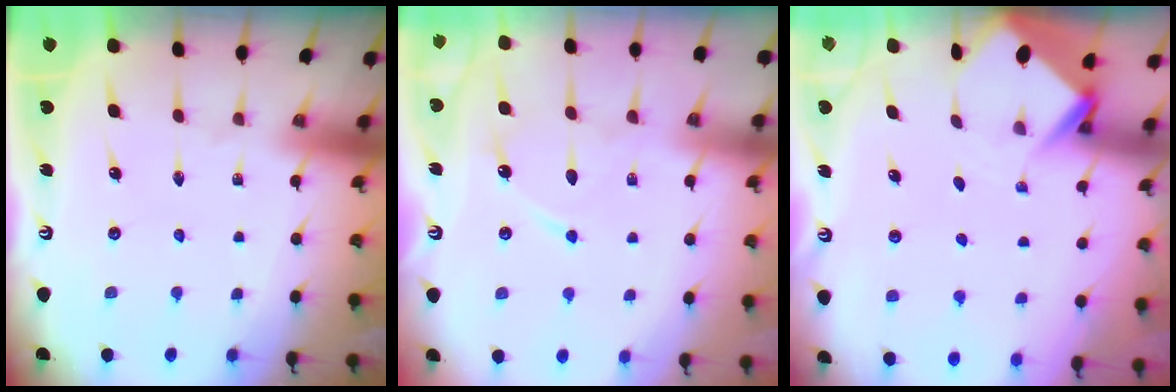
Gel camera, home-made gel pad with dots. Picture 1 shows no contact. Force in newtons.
{"total": 8.6, "press": 8.5, "slide": 0.8}
{"total": 3.9, "press": 3.9, "slide": 0.2}